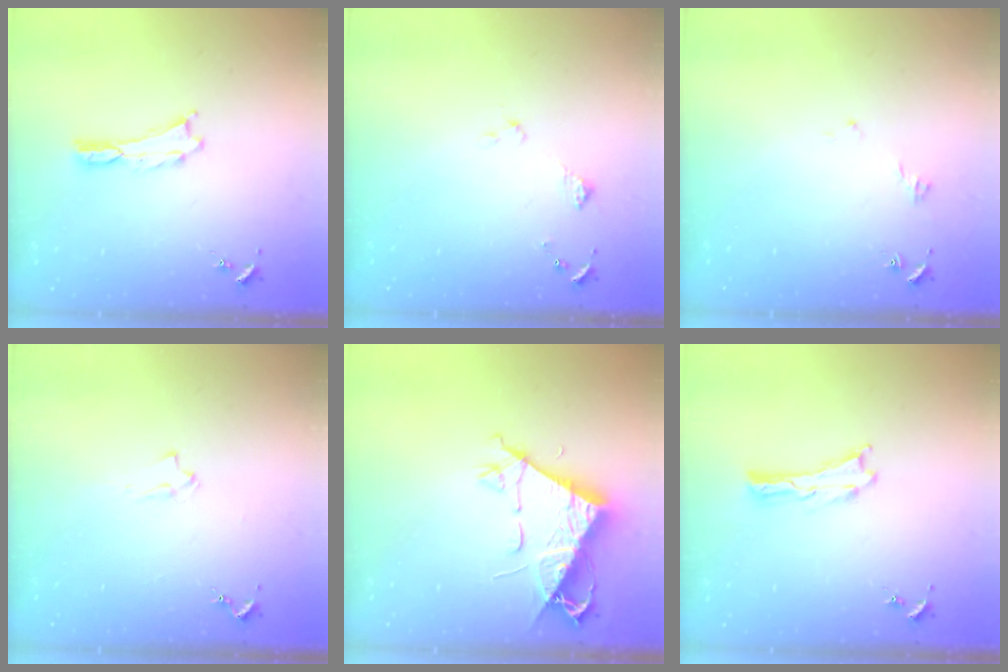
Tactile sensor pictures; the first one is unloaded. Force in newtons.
{"total": 2.9, "press": 2.9, "slide": 0.3}
{"total": 2.9, "press": 2.9, "slide": 0.3}
{"total": 2.1, "press": 2.1, "slide": 0.3}
{"total": 8.6, "press": 8.5, "slide": 1.2}
{"total": 0.0}